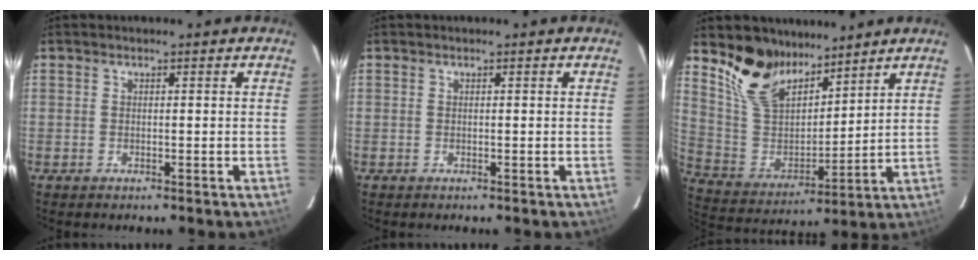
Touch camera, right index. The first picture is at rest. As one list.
[{"total": 0.0}, {"total": 13.9, "force": [10.7, 6.6, 5.8], "torque": [-0.127, 0.002, 0.219]}]